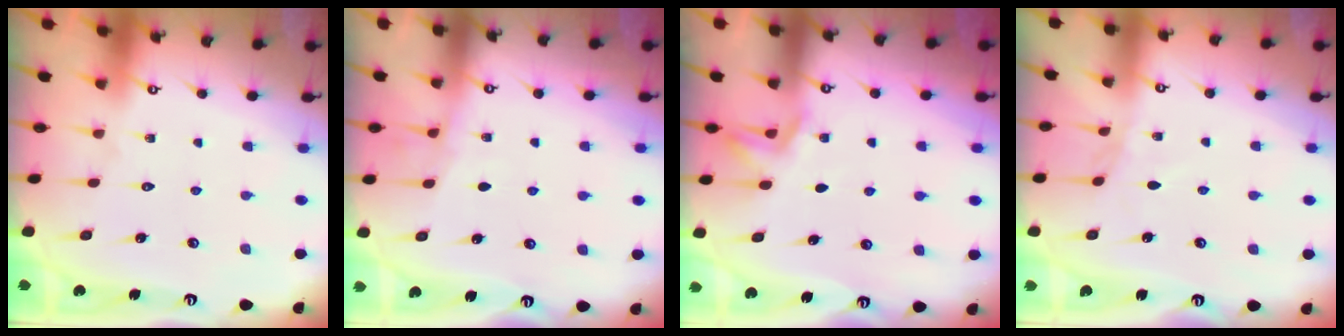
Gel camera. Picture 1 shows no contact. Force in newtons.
{"total": 3.5, "press": 3.5, "slide": 0.5}
{"total": 3.7, "press": 3.2, "slide": 1.8}
{"total": 3.2, "press": 3.2, "slide": 0.4}